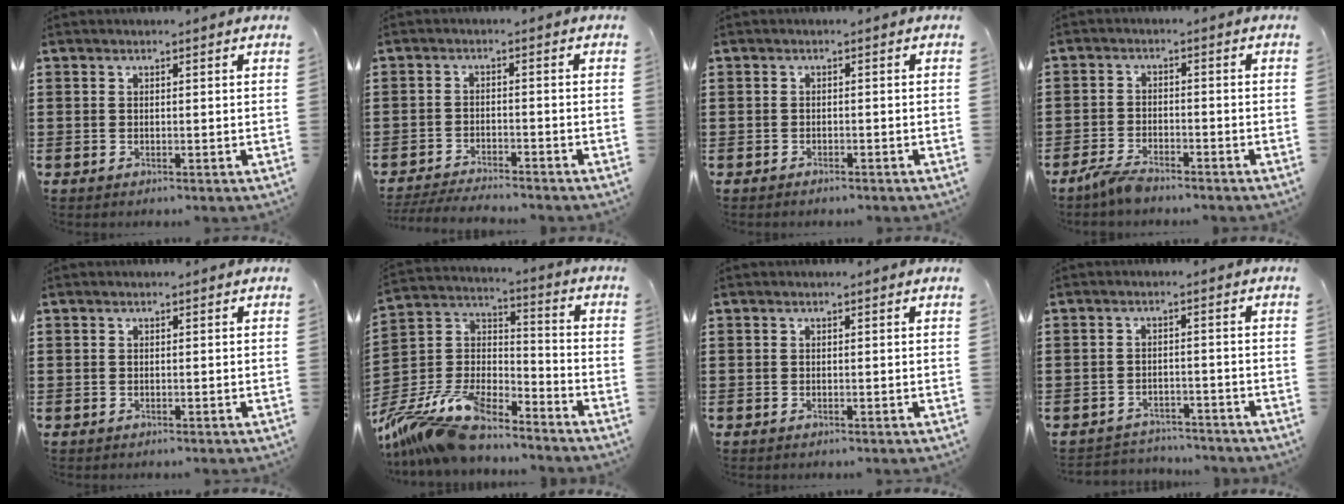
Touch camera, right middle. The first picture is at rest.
{"total": 3.4, "force": [-3.3, 0.2, 0.7], "torque": [-0.019, -0.001, -0.071]}
{"total": 0.7, "force": [-0.7, 0.2, 0.0], "torque": [-0.001, 0.002, -0.016]}
{"total": 3.5, "force": [-3.1, 0.8, 1.5], "torque": [-0.040, 0.000, -0.064]}
{"total": 0.0}
{"total": 13.7, "force": [-11.9, 3.8, 5.7], "torque": [-0.139, 0.014, -0.231]}
{"total": 0.0}
{"total": 2.7, "force": [-2.6, 0.5, -0.2], "torque": [-0.006, -0.001, -0.058]}